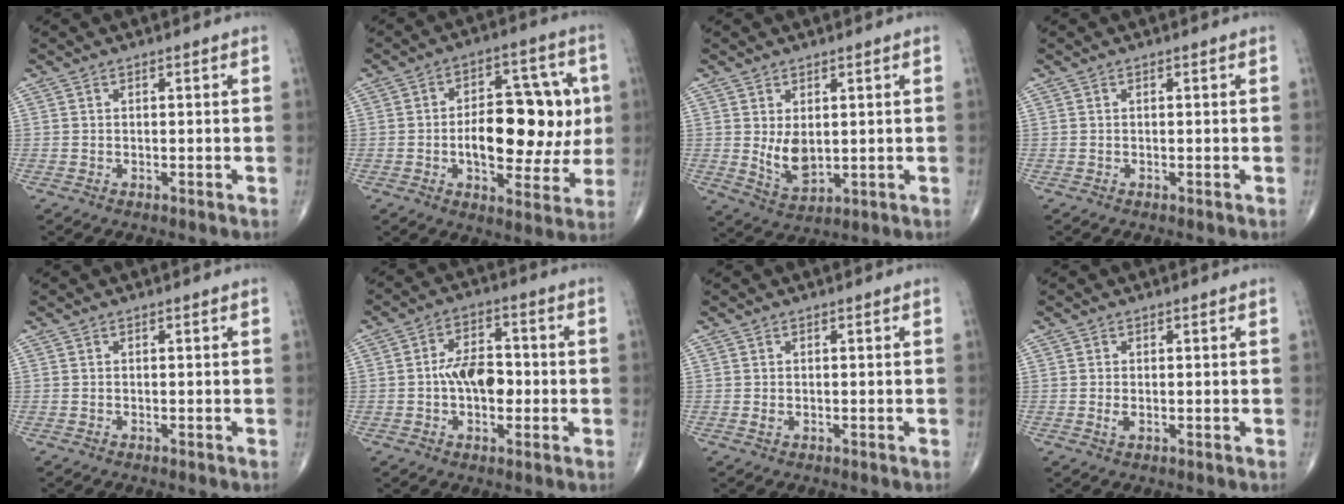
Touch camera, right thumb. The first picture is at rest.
{"total": 18.1, "force": [0.0, 9.5, 15.4], "torque": [-0.181, 0.020, 0.005]}
{"total": 5.9, "force": [0.8, 3.5, 4.7], "torque": [-0.072, -0.017, 0.030]}
{"total": 0.0}
{"total": 0.0}
{"total": 8.7, "force": [-0.8, 5.2, 6.9], "torque": [-0.095, 0.022, -0.018]}
{"total": 0.7, "force": [0.0, 0.5, 0.5], "torque": [-0.011, 0.002, 0.002]}
{"total": 1.3, "force": [0.0, 0.7, 1.1], "torque": [-0.023, -0.005, -0.002]}